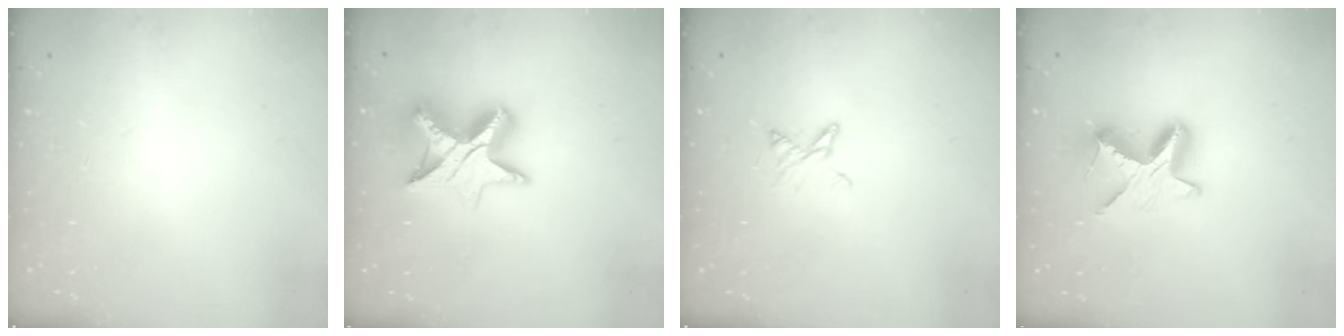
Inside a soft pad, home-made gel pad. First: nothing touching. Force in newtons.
{"total": 11.4, "press": 11.4, "slide": 0.7}
{"total": 3.6, "press": 3.6, "slide": 0.4}
{"total": 9.1, "press": 9.0, "slide": 1.2}